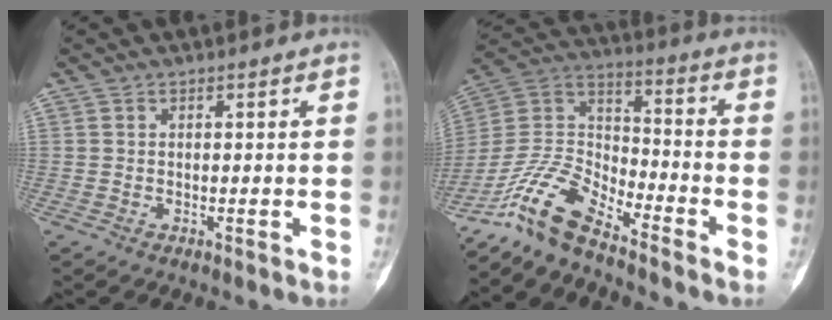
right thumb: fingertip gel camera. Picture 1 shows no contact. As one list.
[{"total": 12.4, "force": [-10.4, 3.7, 5.7], "torque": [-0.116, 0.082, -0.209]}]